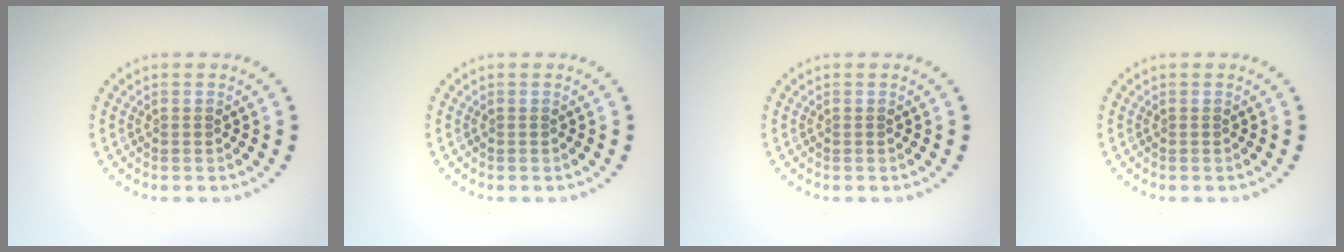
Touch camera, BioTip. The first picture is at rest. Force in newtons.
{"total": 0.0}
{"total": 0.0}
{"total": 0.0}